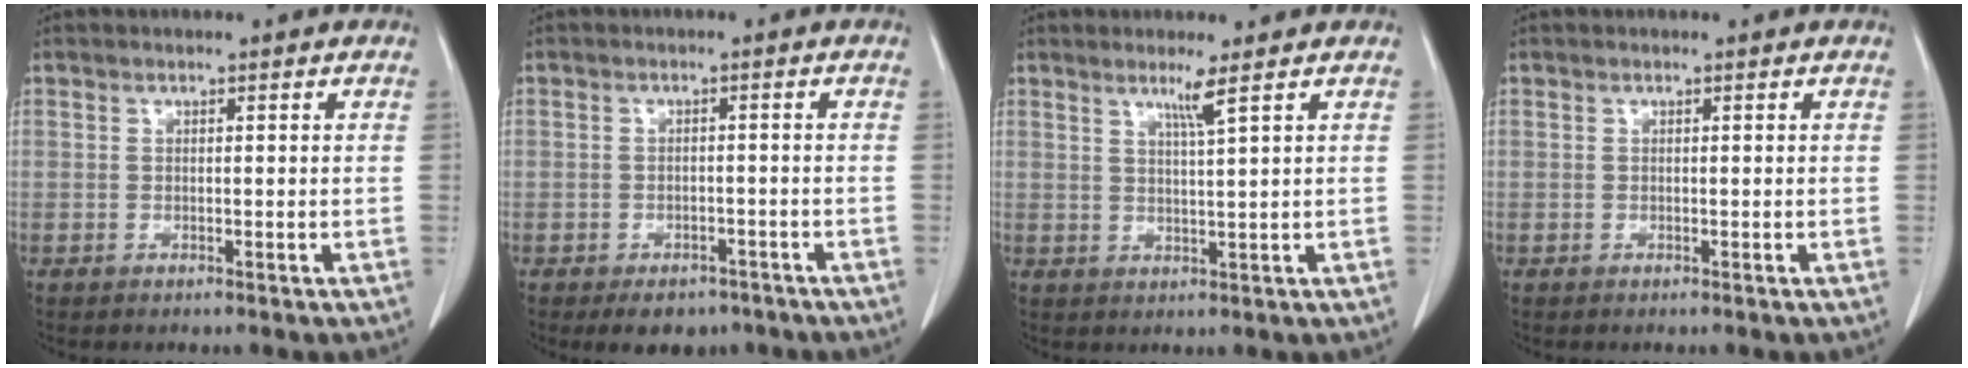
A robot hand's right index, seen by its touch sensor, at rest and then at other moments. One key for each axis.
{"total": 6.0, "fx": -4.5, "fy": 3.4, "fz": 2.1, "tx": -0.023, "ty": 0.004, "tz": -0.058}
{"total": 2.9, "fx": 1.8, "fy": -1.0, "fz": 2.0, "tx": -0.040, "ty": -0.010, "tz": 0.038}
{"total": 0.0}